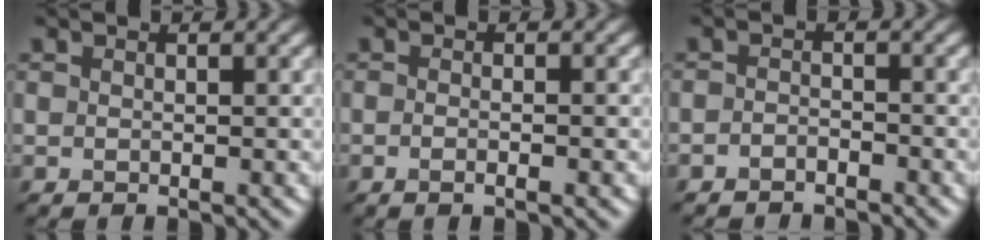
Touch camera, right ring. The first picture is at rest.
{"total": 2.5, "force": [-0.3, 1.2, 2.2], "torque": [-0.002, -0.003, -0.019]}
{"total": 1.4, "force": [-1.3, 0.5, 0.4], "torque": [-0.006, 0.001, -0.026]}